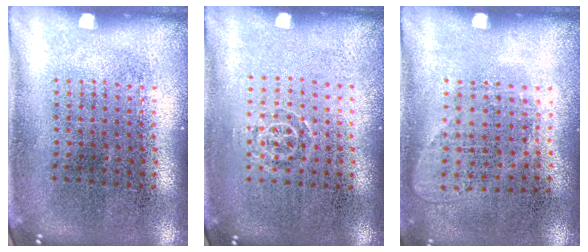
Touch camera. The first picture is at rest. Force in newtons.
{"total": 0.7, "press": 0.5, "slide": 0.4}
{"total": 1.0, "press": 0.8, "slide": 0.5}